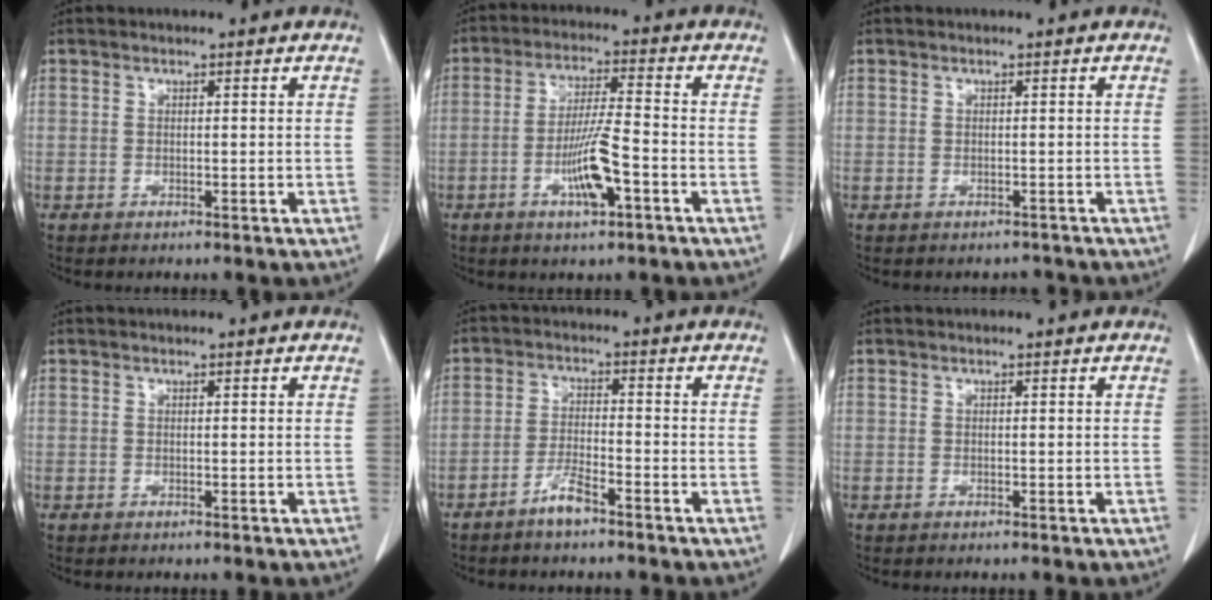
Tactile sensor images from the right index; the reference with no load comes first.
{"total": 8.1, "force": [-3.2, 0.9, 7.4], "torque": [-0.141, -0.001, -0.056]}
{"total": 1.4, "force": [-1.0, 0.9, -0.2], "torque": [0.002, 0.003, -0.013]}
{"total": 0.0}
{"total": 4.0, "force": [-3.0, 0.6, 2.5], "torque": [-0.049, 0.000, -0.057]}
{"total": 0.0}